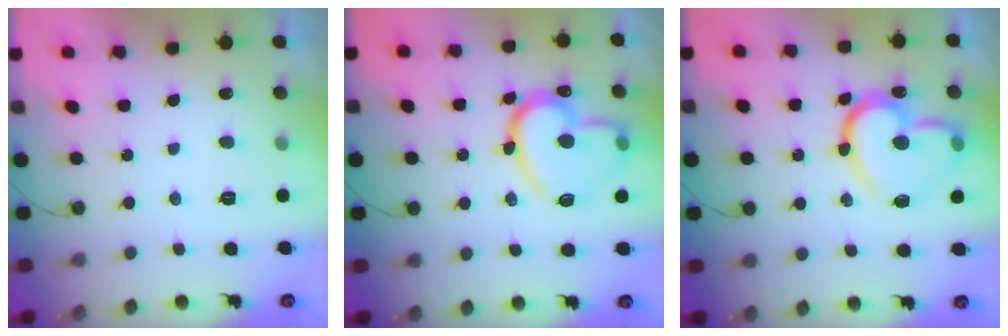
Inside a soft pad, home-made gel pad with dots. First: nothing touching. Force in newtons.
{"total": 19.6, "press": 19.5, "slide": 2.0}
{"total": 17.6, "press": 17.5, "slide": 1.5}